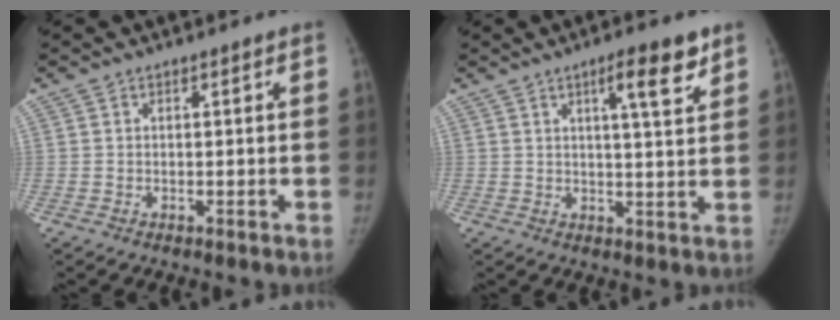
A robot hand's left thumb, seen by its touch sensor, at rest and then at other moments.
{"total": 7.2, "force": [4.1, 1.3, 5.8], "torque": [-0.079, -0.024, 0.060]}